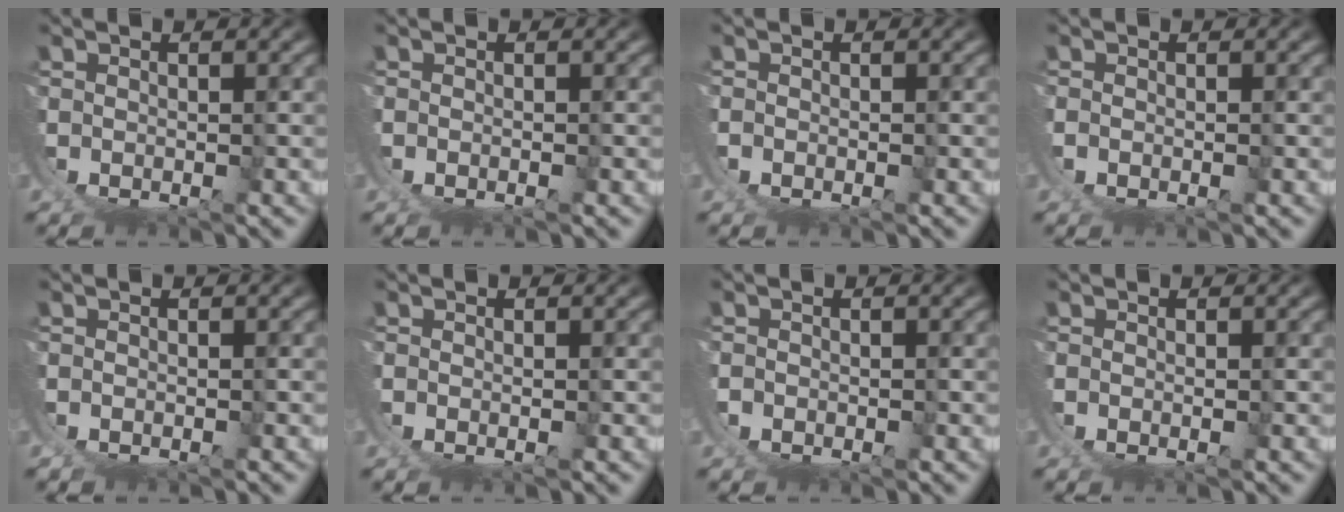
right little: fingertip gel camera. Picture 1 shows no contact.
{"total": 0.6, "force": [-0.1, 0.2, 0.5], "torque": [-0.013, -0.001, -0.001]}
{"total": 0.9, "force": [0.0, 0.8, 0.4], "torque": [-0.014, -0.001, -0.002]}
{"total": 0.7, "force": [0.1, 0.5, 0.5], "torque": [-0.016, 0.000, 0.000]}
{"total": 1.3, "force": [-0.5, 1.1, 0.5], "torque": [-0.017, -0.003, -0.009]}
{"total": 0.7, "force": [0.1, -0.2, 0.7], "torque": [-0.014, -0.001, 0.004]}
{"total": 1.6, "force": [-0.1, 1.6, 0.4], "torque": [-0.019, -0.002, -0.004]}
{"total": 0.6, "force": [0.1, -0.1, 0.6], "torque": [-0.015, -0.001, 0.003]}